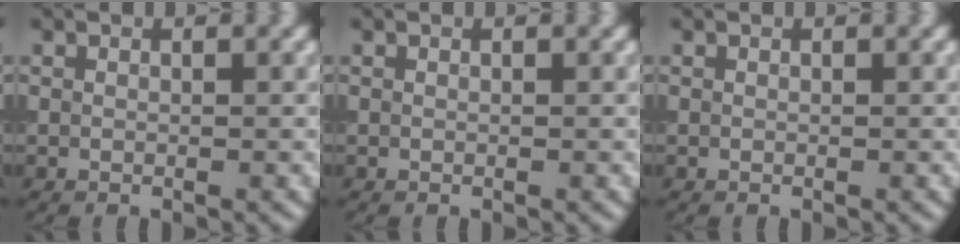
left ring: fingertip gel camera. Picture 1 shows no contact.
{"total": 0.0}
{"total": 0.0}